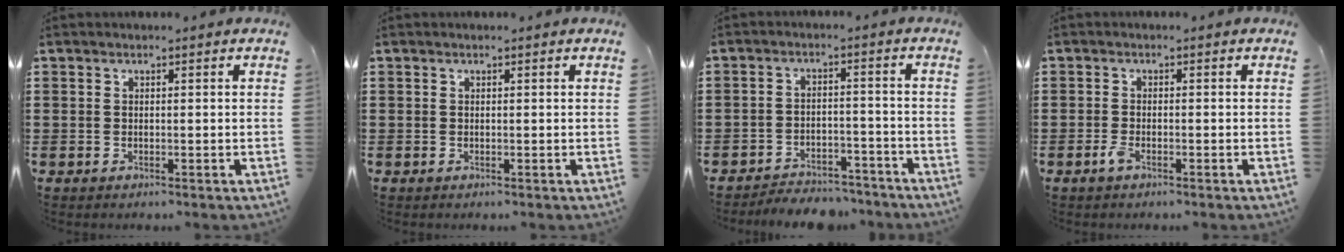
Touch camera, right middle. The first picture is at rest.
{"total": 0.0}
{"total": 4.6, "force": [-4.5, 0.9, 0.3], "torque": [-0.008, 0.010, -0.096]}
{"total": 1.7, "force": [-0.9, 0.4, 1.3], "torque": [-0.040, -0.007, -0.021]}